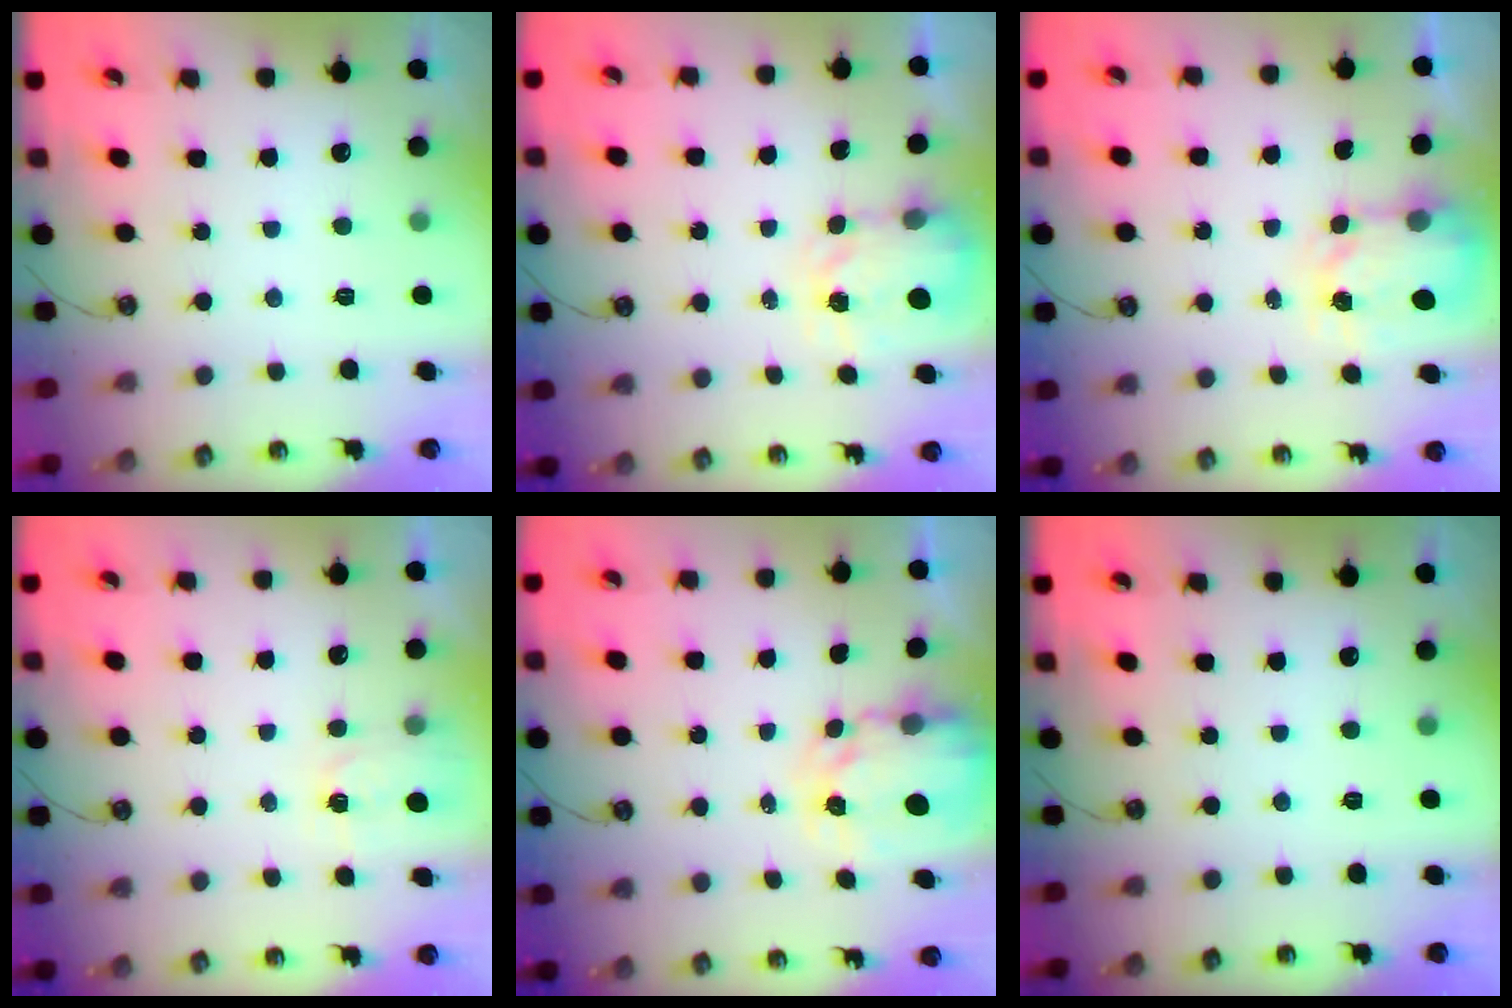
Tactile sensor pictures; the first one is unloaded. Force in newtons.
{"total": 3.8, "press": 3.7, "slide": 0.5}
{"total": 3.9, "press": 3.8, "slide": 0.6}
{"total": 2.0, "press": 2.0, "slide": 0.3}
{"total": 4.6, "press": 4.5, "slide": 0.4}
{"total": 0.0}